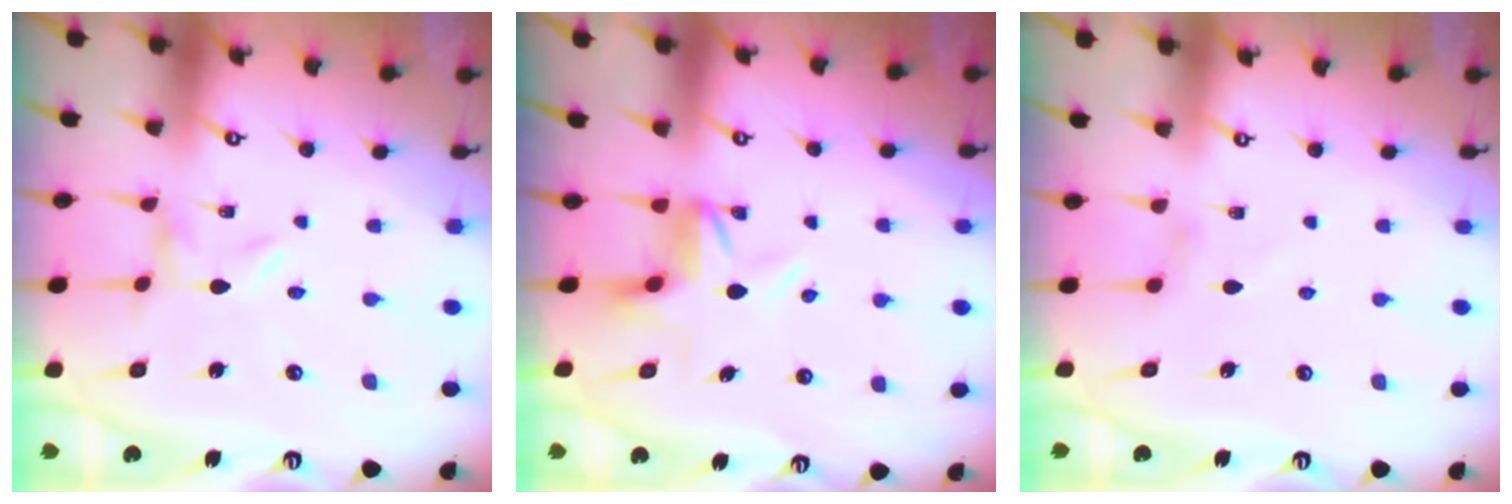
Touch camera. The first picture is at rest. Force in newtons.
{"total": 5.1, "press": 5.1, "slide": 0.6}
{"total": 1.0, "press": 1.0, "slide": 0.3}